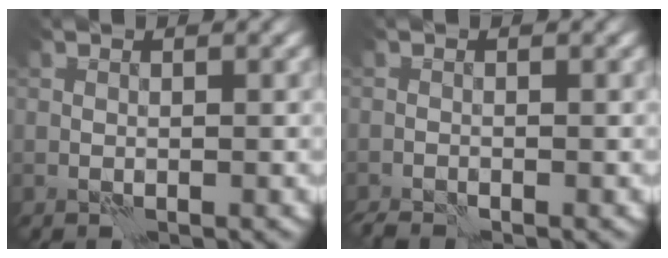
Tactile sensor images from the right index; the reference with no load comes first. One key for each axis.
{"total": 1.5, "fx": -1.4, "fy": -0.1, "fz": 0.5, "tx": -0.021, "ty": -0.005, "tz": -0.032}